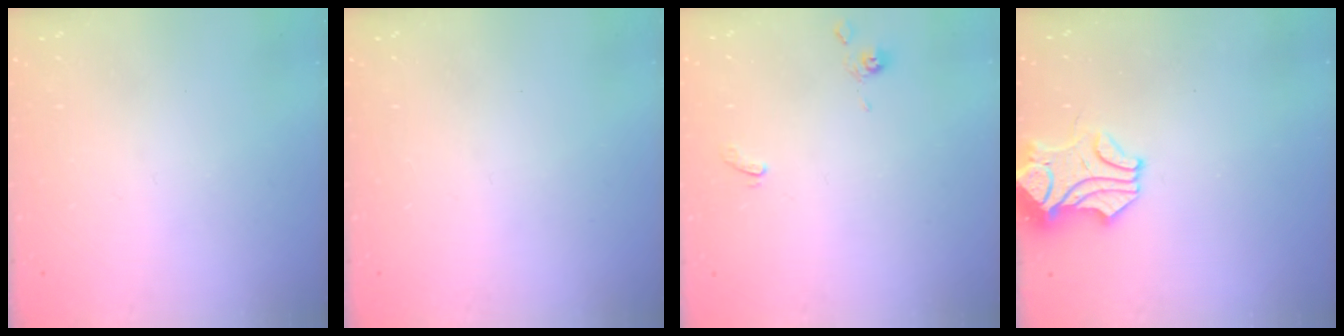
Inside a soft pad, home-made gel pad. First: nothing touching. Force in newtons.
{"total": 0.0}
{"total": 0.6, "press": 0.3, "slide": 0.5}
{"total": 0.9, "press": 0.1, "slide": 0.9}